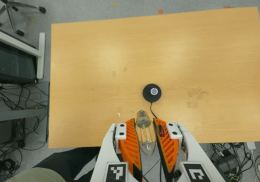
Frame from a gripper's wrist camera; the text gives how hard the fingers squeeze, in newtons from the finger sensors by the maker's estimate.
{"total": 22.1, "left": 24.2, "right": 19.9}